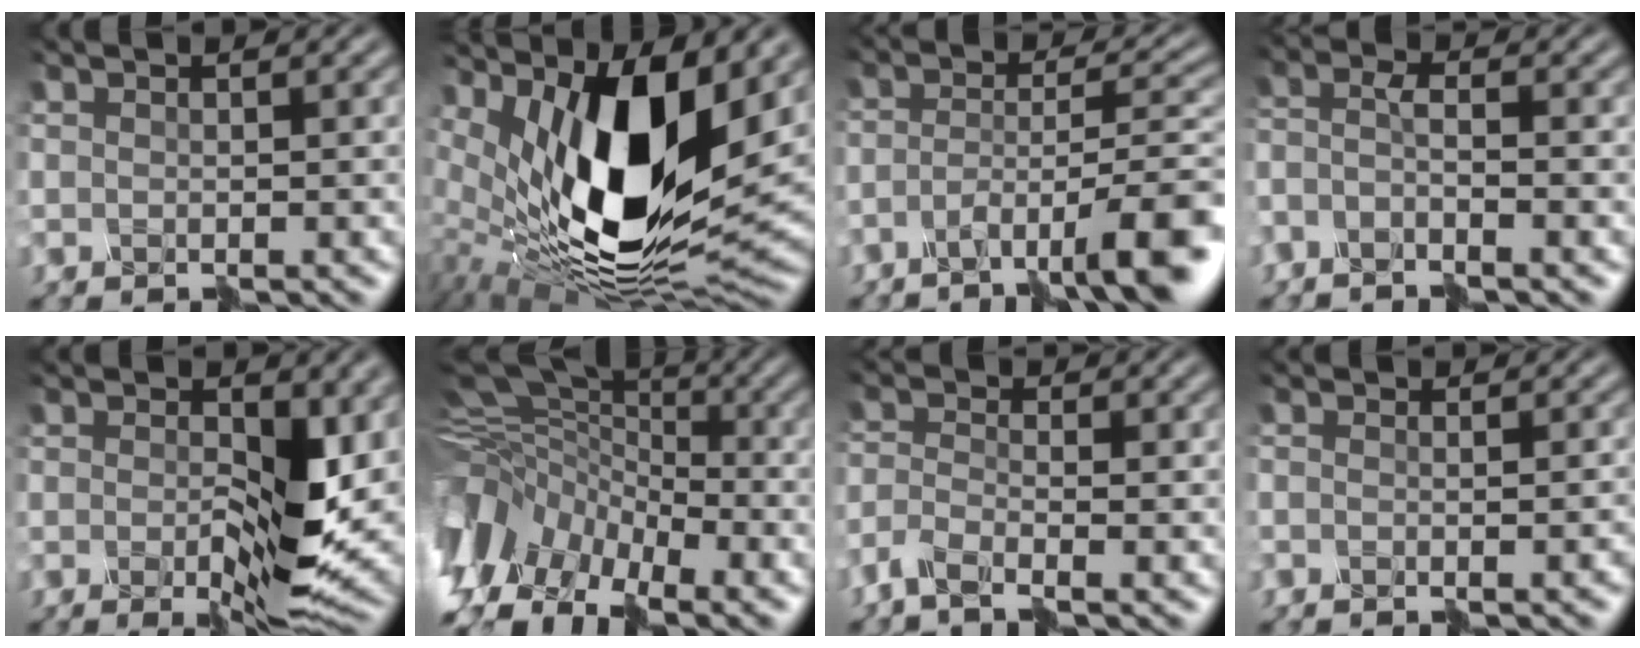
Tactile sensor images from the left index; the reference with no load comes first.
{"total": 12.6, "force": [1.0, 5.6, 11.2], "torque": [-0.210, -0.028, 0.023]}
{"total": 7.7, "force": [-5.1, 1.0, 5.7], "torque": [-0.094, 0.006, -0.086]}
{"total": 2.8, "force": [-2.6, -0.5, 0.6], "torque": [-0.029, -0.006, -0.055]}
{"total": 10.3, "force": [-2.2, 4.5, 9.0], "torque": [-0.149, -0.001, -0.040]}
{"total": 10.0, "force": [-4.7, 6.4, 6.1], "torque": [-0.145, -0.001, -0.082]}
{"total": 3.2, "force": [-3.2, -0.1, 0.4], "torque": [-0.034, -0.004, -0.075]}
{"total": 2.7, "force": [-2.7, -0.1, 0.3], "torque": [0.009, 0.002, -0.036]}